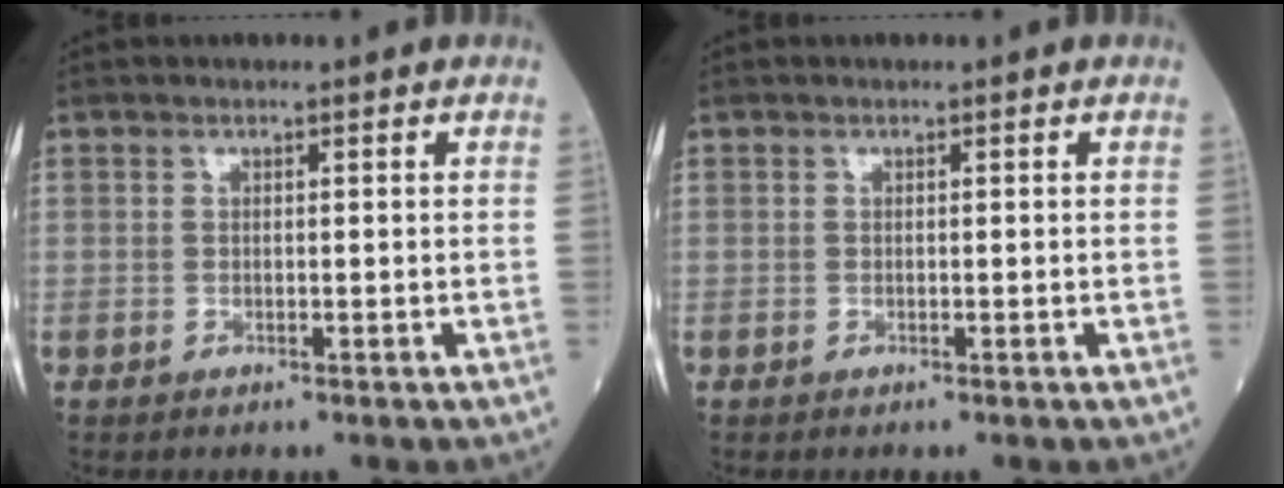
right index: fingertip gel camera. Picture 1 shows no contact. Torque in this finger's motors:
{"motor_torque": [0.00, 0.00, -0.01, -0.01]}